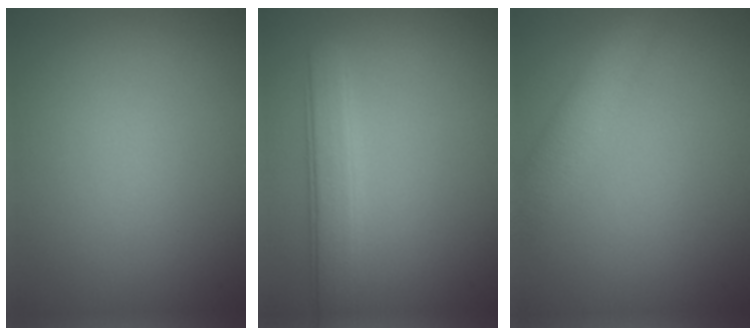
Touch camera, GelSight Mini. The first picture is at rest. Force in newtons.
{"total": 3.7, "press": 3.7, "slide": 0.6}
{"total": 4.1, "press": 4.1, "slide": 0.4}